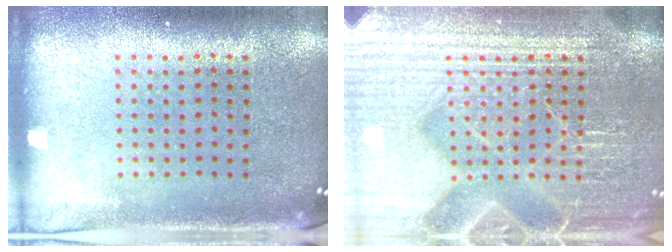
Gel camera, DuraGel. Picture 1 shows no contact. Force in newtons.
{"total": 7.6, "press": 7.5, "slide": 1.0}